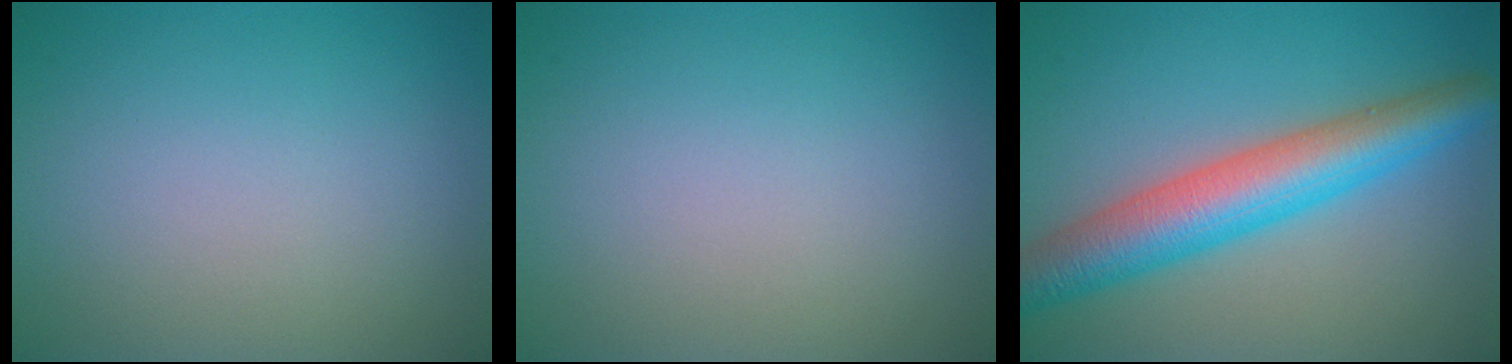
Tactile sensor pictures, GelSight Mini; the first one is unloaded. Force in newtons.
{"total": 0.0}
{"total": 7.5, "press": 7.5, "slide": 0.1}